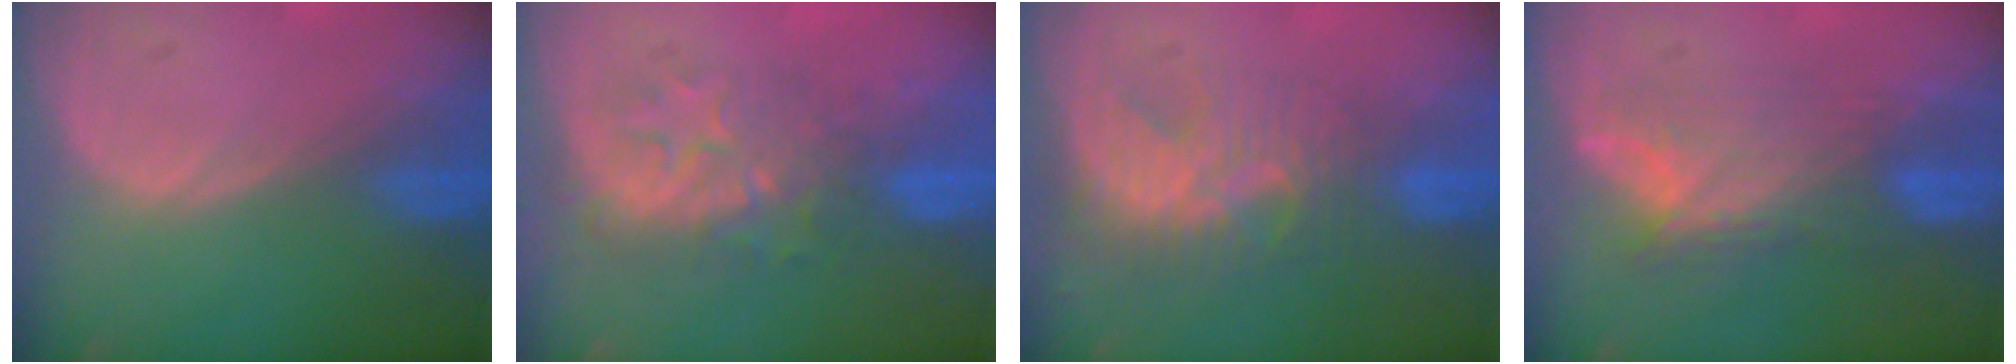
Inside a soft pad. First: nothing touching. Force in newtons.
{"total": 7.9, "press": 7.4, "slide": 2.7}
{"total": 8.9, "press": 7.7, "slide": 4.6}
{"total": 7.0, "press": 6.8, "slide": 1.9}